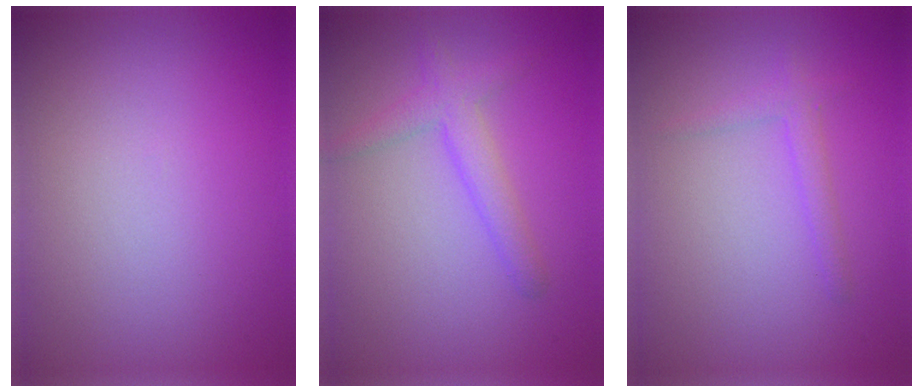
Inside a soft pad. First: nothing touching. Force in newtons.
{"total": 2.0, "press": 2.0, "slide": 0.1}
{"total": 1.5, "press": 1.5, "slide": 0.1}